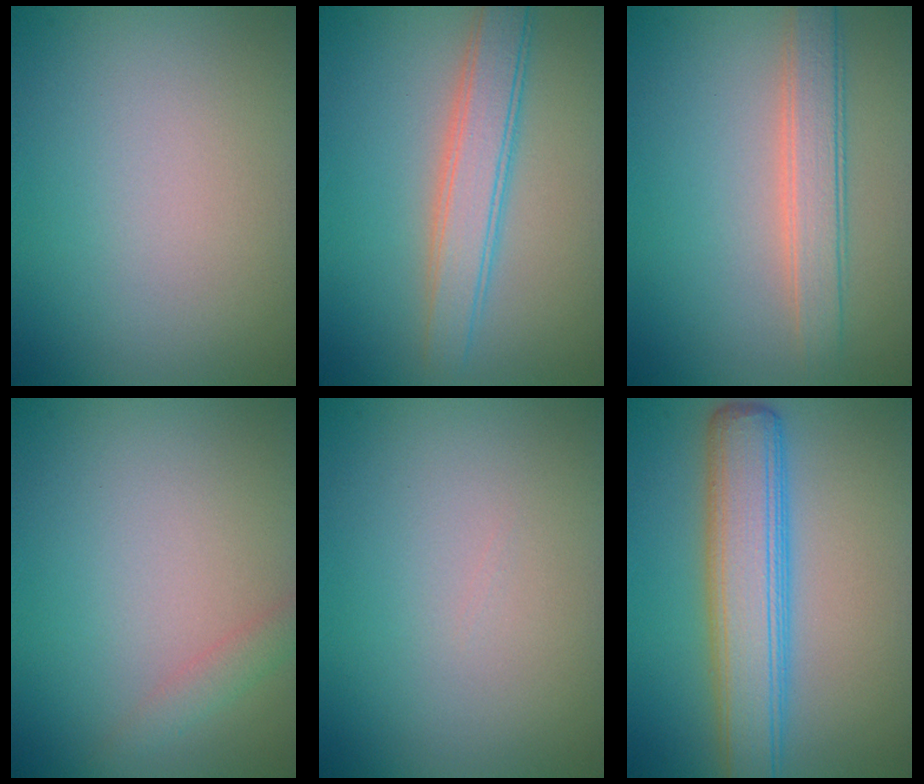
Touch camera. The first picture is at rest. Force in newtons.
{"total": 4.1, "press": 4.1, "slide": 0.2}
{"total": 3.4, "press": 3.4, "slide": 0.1}
{"total": 1.4, "press": 1.4, "slide": 0.0}
{"total": 0.0}
{"total": 6.8, "press": 6.8, "slide": 0.2}